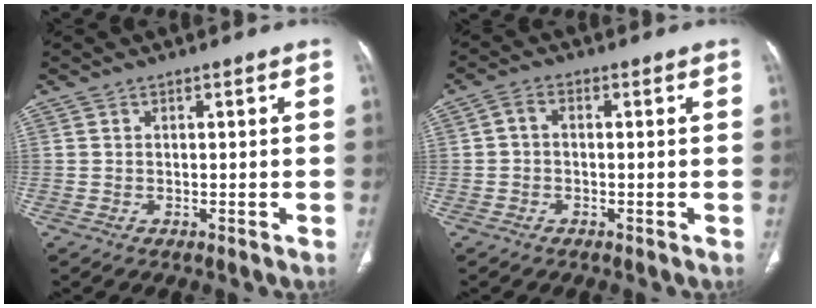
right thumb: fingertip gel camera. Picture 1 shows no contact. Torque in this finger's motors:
{"motor_torque": [-0.39, 0.42, 0.13, 0.30, 0.03]}